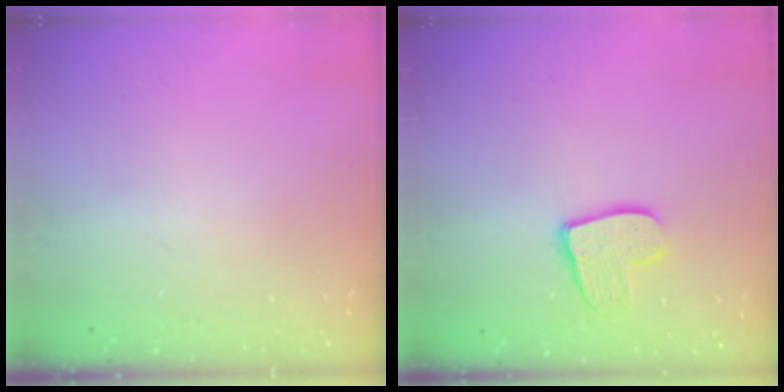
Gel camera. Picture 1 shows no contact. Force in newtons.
{"total": 10.9, "press": 10.8, "slide": 0.9}